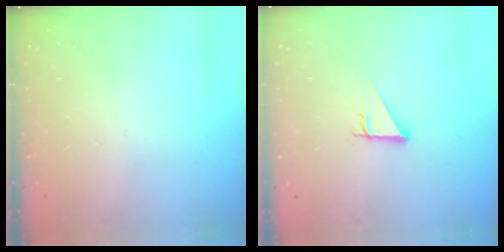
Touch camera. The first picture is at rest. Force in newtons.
{"total": 2.5, "press": 2.5, "slide": 0.2}